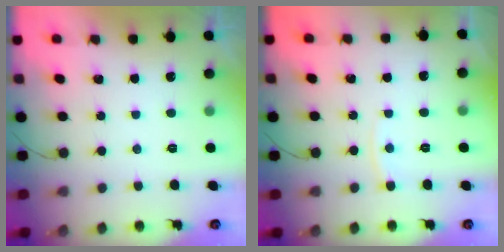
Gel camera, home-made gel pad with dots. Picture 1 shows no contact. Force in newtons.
{"total": 3.2, "press": 3.1, "slide": 0.4}